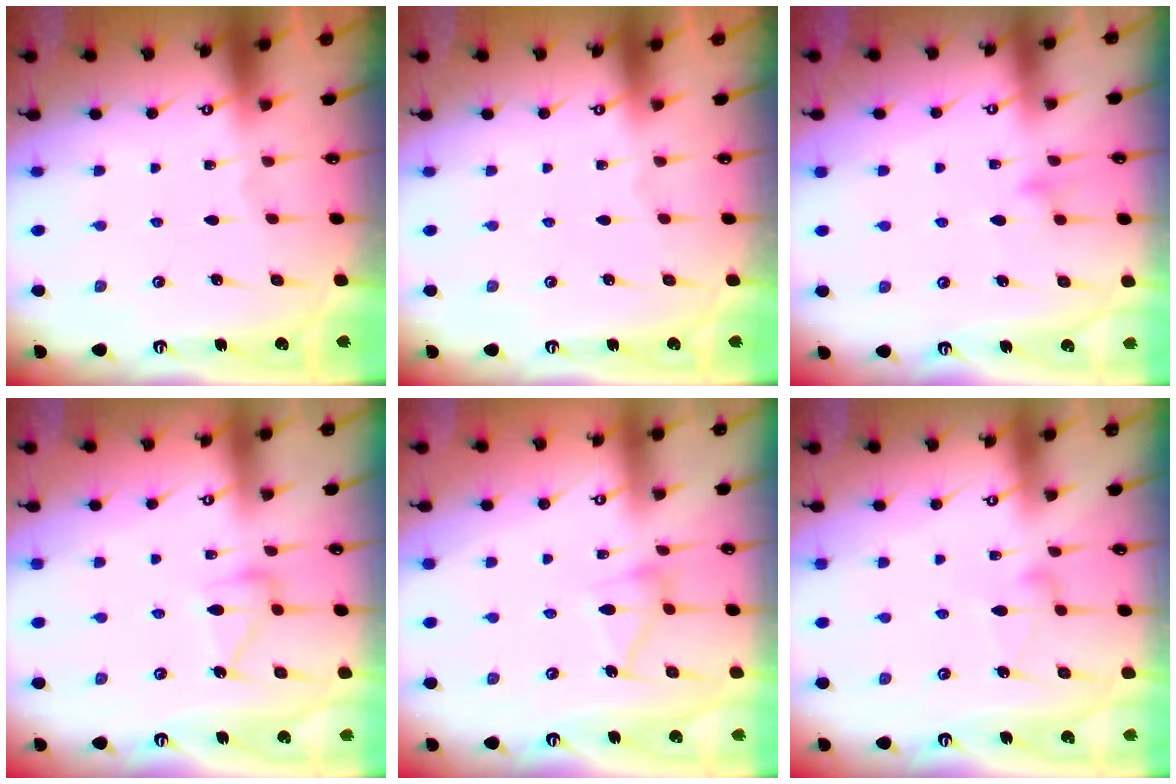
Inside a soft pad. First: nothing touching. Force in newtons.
{"total": 0.0}
{"total": 10.8, "press": 10.7, "slide": 0.5}
{"total": 10.5, "press": 10.5, "slide": 0.5}
{"total": 10.1, "press": 10.1, "slide": 0.9}
{"total": 6.0, "press": 6.0, "slide": 0.4}